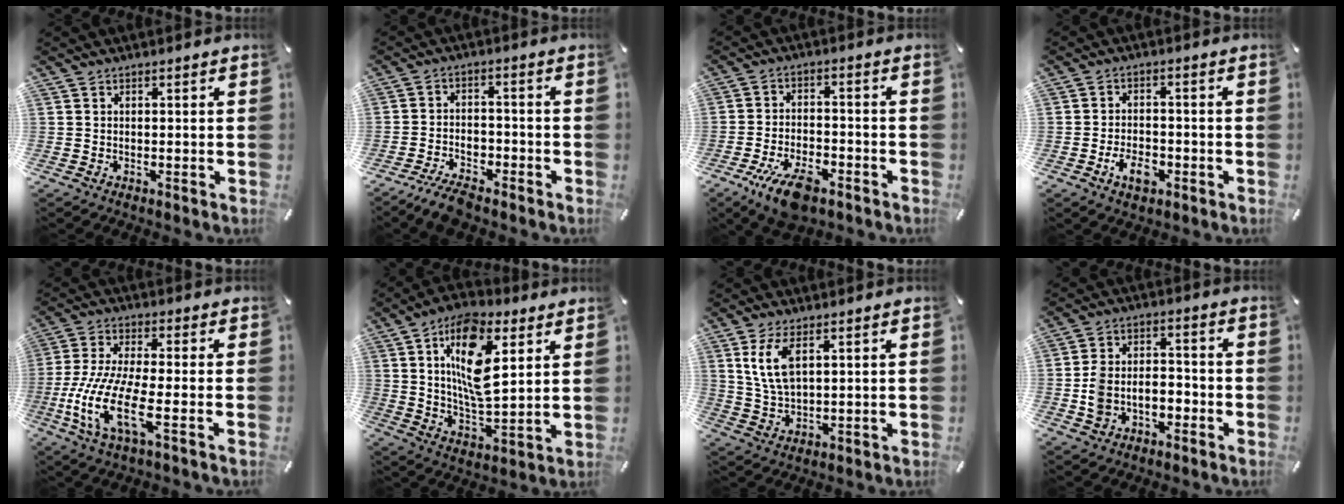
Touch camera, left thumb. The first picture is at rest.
{"total": 6.1, "force": [-5.1, 2.3, 2.4], "torque": [-0.046, 0.026, -0.097]}
{"total": 9.4, "force": [-5.8, 4.2, 6.2], "torque": [-0.120, 0.026, -0.103]}
{"total": 5.8, "force": [-2.8, 3.6, 3.7], "torque": [-0.078, 0.009, -0.051]}
{"total": 13.8, "force": [-4.3, 4.3, 12.4], "torque": [-0.281, -0.021, -0.082]}
{"total": 16.2, "force": [6.5, 7.7, 12.7], "torque": [-0.239, -0.015, 0.111]}
{"total": 7.7, "force": [3.5, 3.8, 5.6], "torque": [-0.140, -0.004, 0.060]}
{"total": 7.9, "force": [-2.5, 6.1, 4.3], "torque": [-0.078, 0.018, -0.045]}